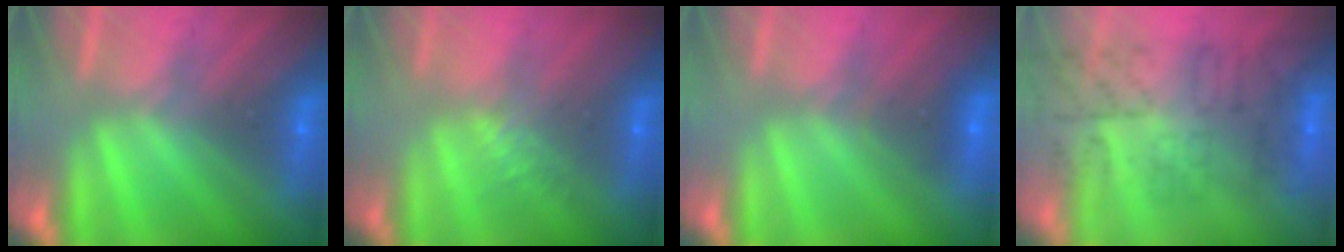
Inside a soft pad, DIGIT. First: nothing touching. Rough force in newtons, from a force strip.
{"total": 1.3}
{"total": 1.8}
{"total": 3.8}